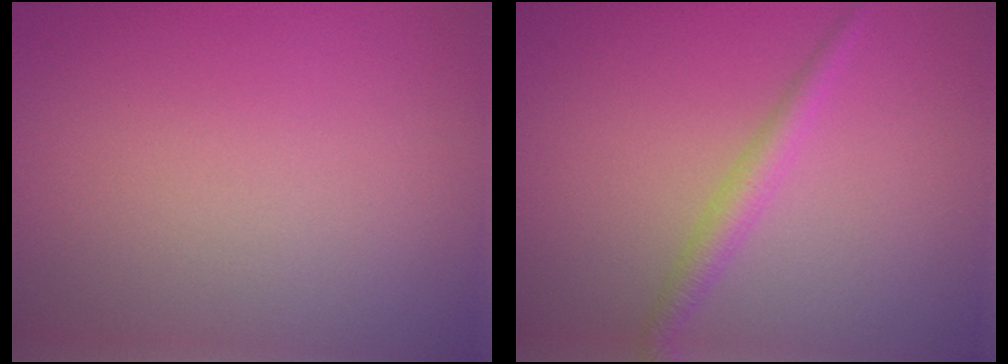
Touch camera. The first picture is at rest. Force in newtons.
{"total": 2.2, "press": 2.1, "slide": 0.1}